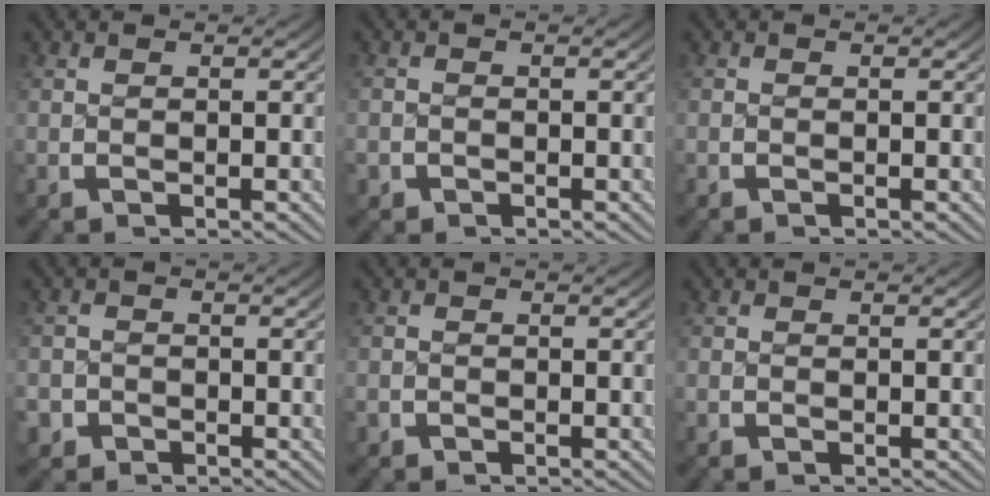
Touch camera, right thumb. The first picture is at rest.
{"total": 1.5, "force": [-1.0, 1.1, -0.1], "torque": [-0.003, -0.012, -0.017]}
{"total": 0.0}
{"total": 3.2, "force": [-2.1, 2.3, 0.2], "torque": [-0.009, -0.020, -0.036]}
{"total": 1.1, "force": [-0.8, 0.8, -0.1], "torque": [-0.002, -0.008, -0.014]}
{"total": 0.0}